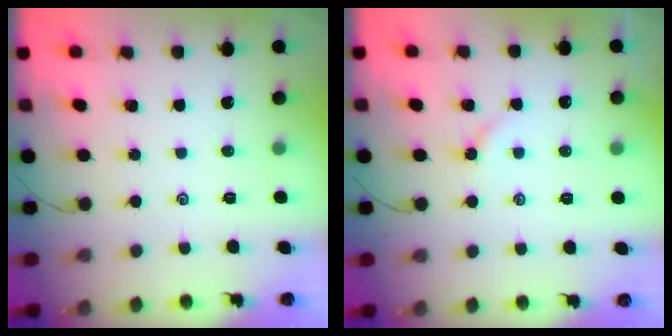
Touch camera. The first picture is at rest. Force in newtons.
{"total": 2.7, "press": 2.7, "slide": 0.4}